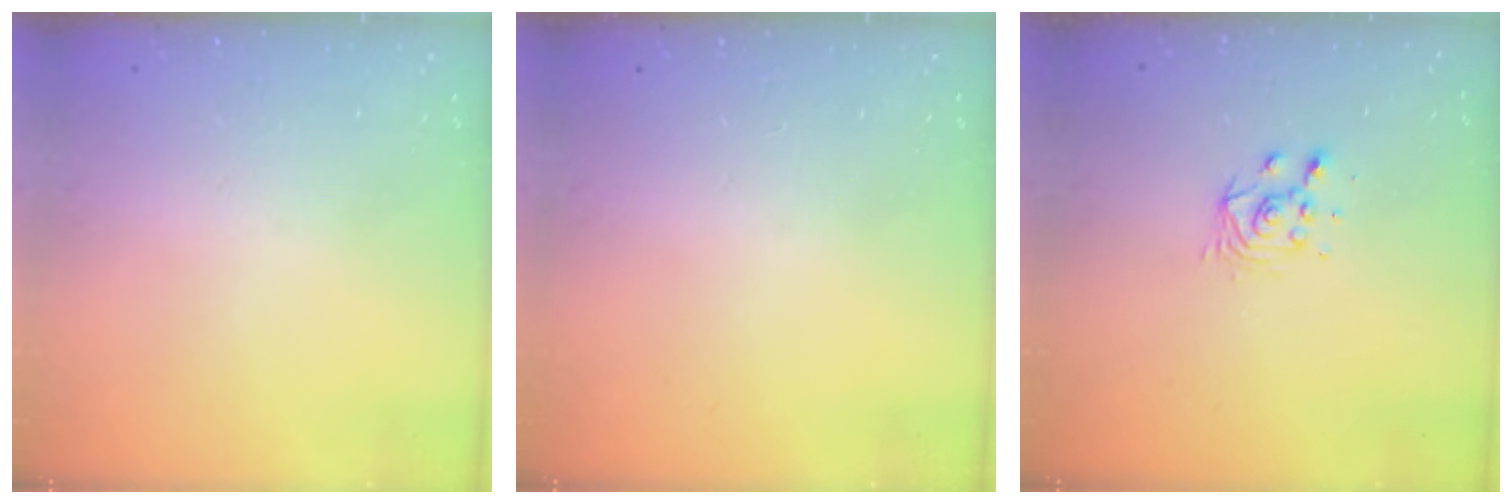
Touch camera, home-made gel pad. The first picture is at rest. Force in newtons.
{"total": 0.0}
{"total": 4.7, "press": 4.7, "slide": 0.4}